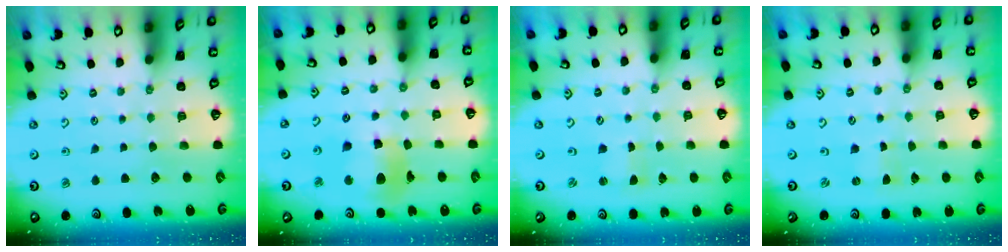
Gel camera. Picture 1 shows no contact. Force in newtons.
{"total": 13.1, "press": 13.0, "slide": 1.6}
{"total": 0.7, "press": 0.7, "slide": 0.1}
{"total": 0.0}